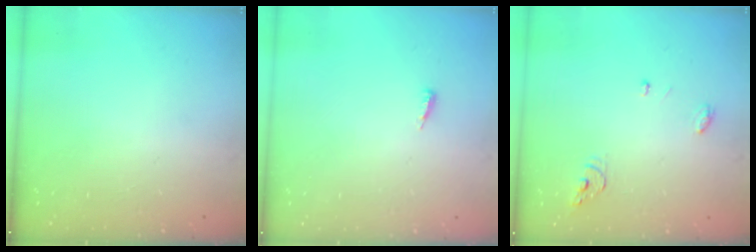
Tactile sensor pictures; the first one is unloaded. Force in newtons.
{"total": 3.4, "press": 3.3, "slide": 0.4}
{"total": 4.0, "press": 3.9, "slide": 0.4}